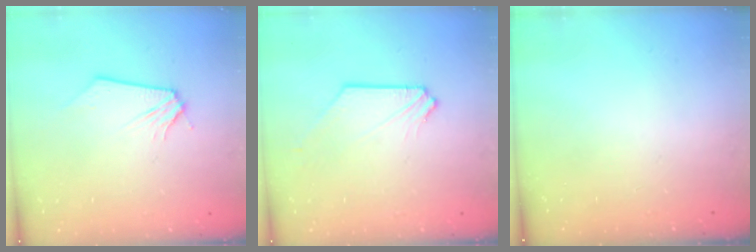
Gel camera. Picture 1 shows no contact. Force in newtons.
{"total": 1.4, "press": 1.4, "slide": 0.2}
{"total": 0.0}